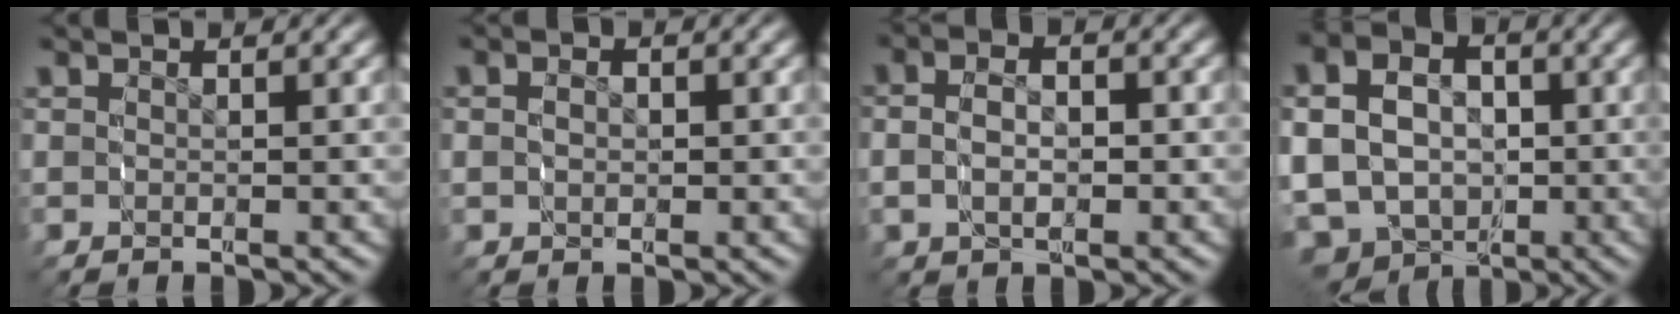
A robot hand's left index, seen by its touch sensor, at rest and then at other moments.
{"total": 1.4, "force": [0.1, 1.1, 0.9], "torque": [-0.023, -0.001, 0.002]}
{"total": 3.5, "force": [-0.2, 2.5, 2.5], "torque": [-0.056, -0.001, -0.003]}
{"total": 12.0, "force": [-3.1, 10.7, 4.5], "torque": [-0.113, -0.057, -0.042]}